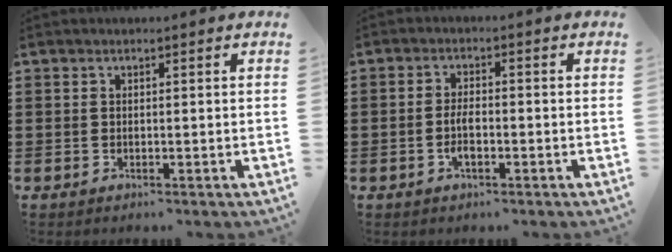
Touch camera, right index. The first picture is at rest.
{"total": 3.2, "force": [-1.0, 1.0, 2.9], "torque": [-0.069, -0.005, -0.022]}